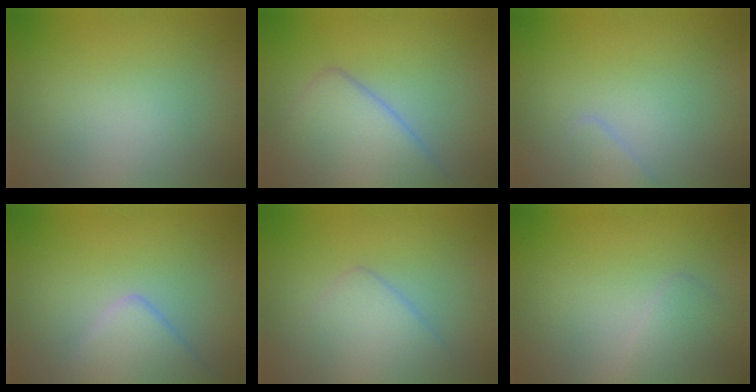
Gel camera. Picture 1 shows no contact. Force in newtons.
{"total": 5.0, "press": 5.0, "slide": 0.4}
{"total": 1.2, "press": 1.2, "slide": 0.0}
{"total": 3.2, "press": 3.2, "slide": 0.1}
{"total": 2.8, "press": 2.8, "slide": 0.1}
{"total": 1.2, "press": 1.2, "slide": 0.1}